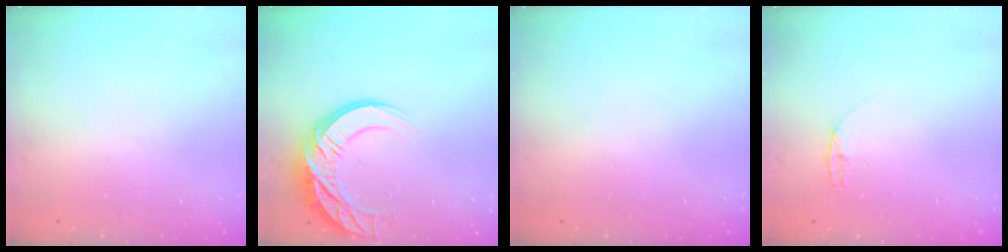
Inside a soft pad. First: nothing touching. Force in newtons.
{"total": 14.6, "press": 14.6, "slide": 1.0}
{"total": 0.0}
{"total": 3.8, "press": 3.7, "slide": 0.4}